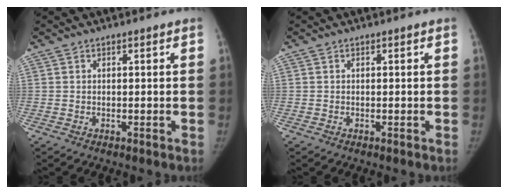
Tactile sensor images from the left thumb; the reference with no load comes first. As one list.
[{"total": 0.0}]